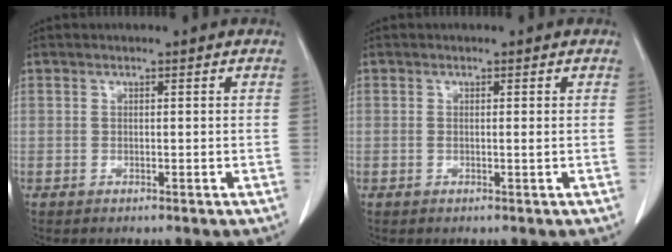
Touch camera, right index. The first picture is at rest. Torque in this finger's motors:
{"motor_torque": [0.03, -0.02, 0.08, 0.01]}